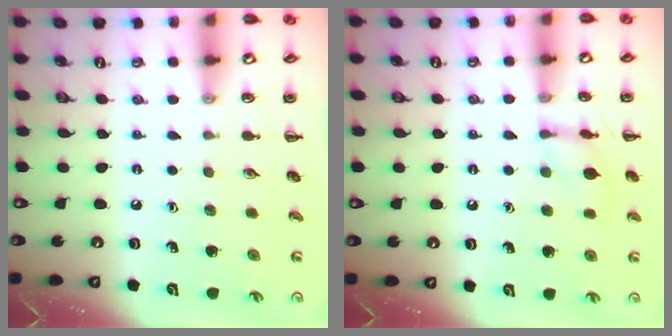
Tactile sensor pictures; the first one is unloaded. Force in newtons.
{"total": 7.9, "press": 7.8, "slide": 1.0}